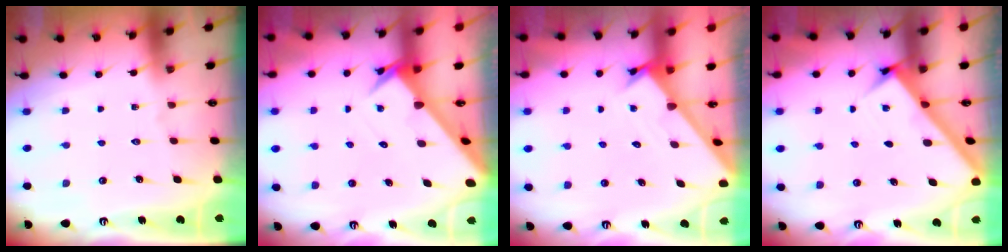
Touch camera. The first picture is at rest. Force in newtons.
{"total": 3.0, "press": 3.0, "slide": 0.2}
{"total": 1.7, "press": 1.7, "slide": 0.1}
{"total": 2.9, "press": 2.9, "slide": 0.0}